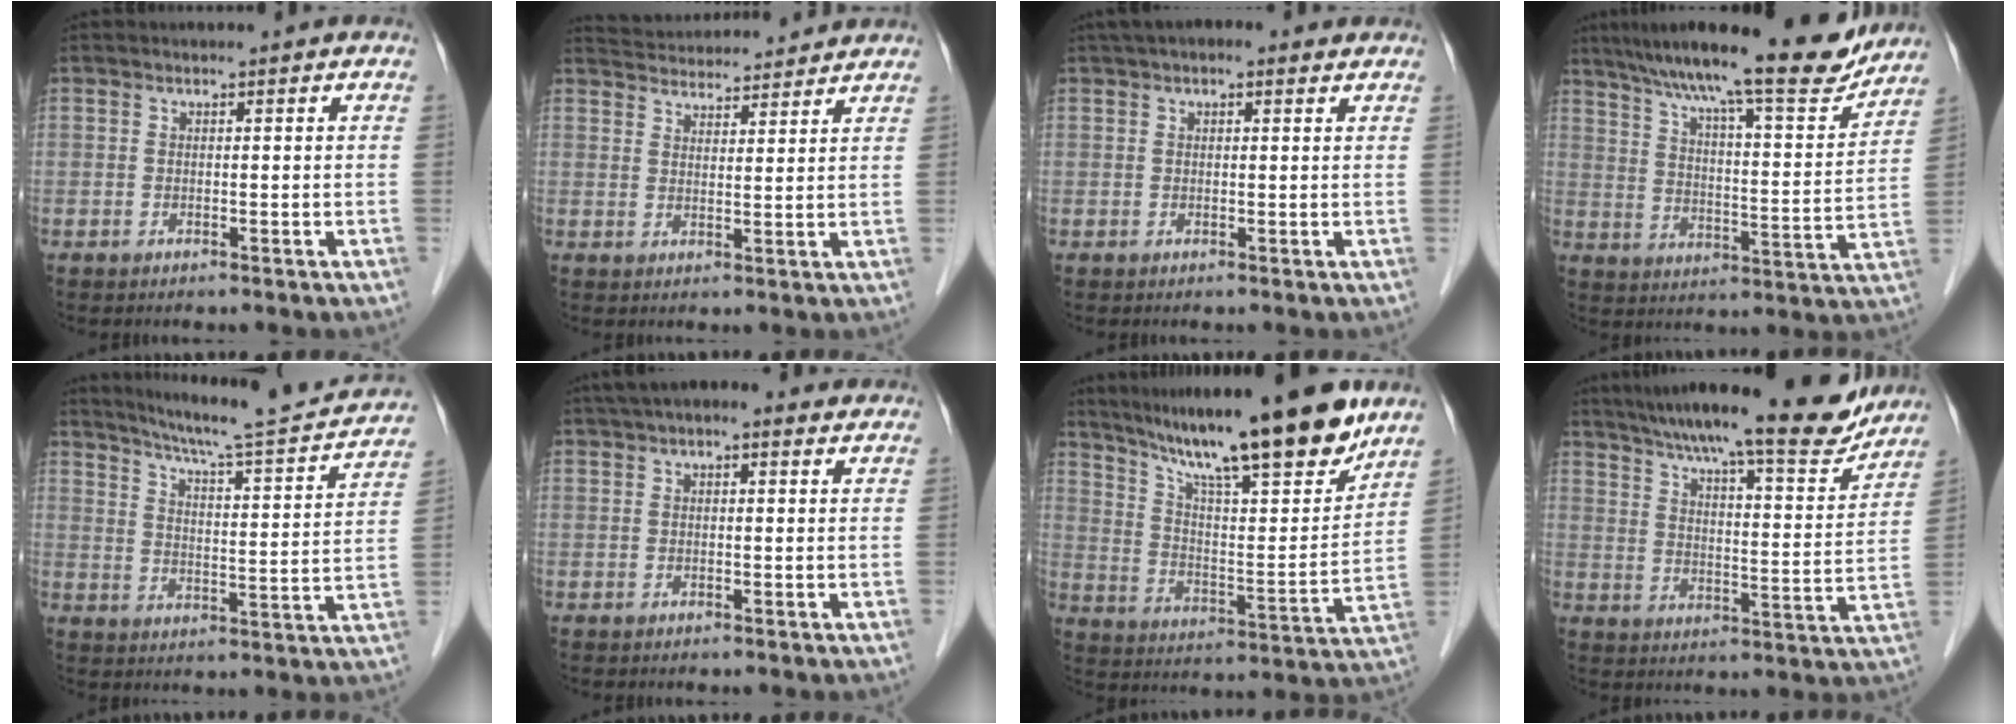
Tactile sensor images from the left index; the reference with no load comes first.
{"total": 11.3, "force": [10.9, 1.5, 2.3], "torque": [-0.039, 0.029, 0.155]}
{"total": 5.3, "force": [3.7, 2.0, 3.3], "torque": [-0.052, 0.037, 0.054]}
{"total": 20.2, "force": [17.1, 2.1, 10.5], "torque": [-0.169, -0.002, 0.249]}
{"total": 19.4, "force": [17.7, 0.8, 7.9], "torque": [-0.120, -0.027, 0.233]}
{"total": 6.1, "force": [4.1, 2.1, 4.0], "torque": [-0.064, 0.040, 0.060]}
{"total": 21.0, "force": [16.8, 2.0, 12.4], "torque": [-0.199, -0.005, 0.270]}
{"total": 19.4, "force": [16.8, 2.2, 9.4], "torque": [-0.145, -0.010, 0.234]}